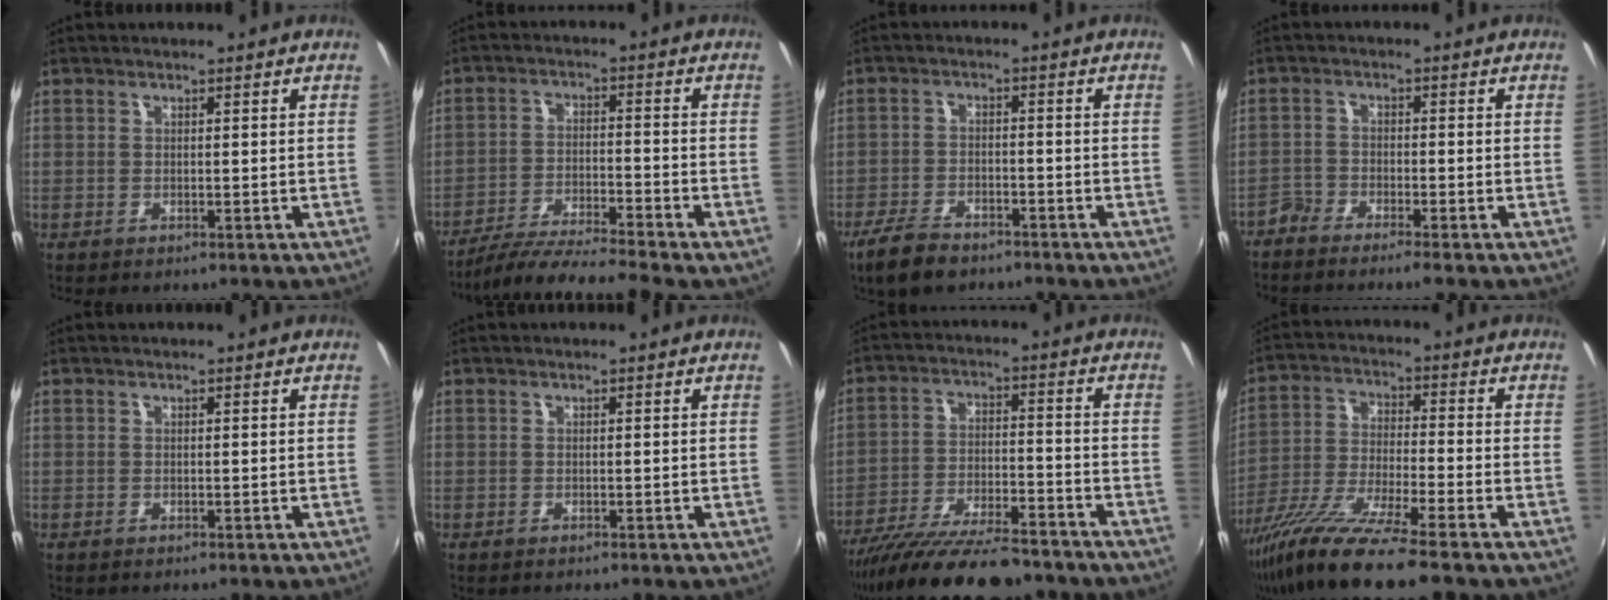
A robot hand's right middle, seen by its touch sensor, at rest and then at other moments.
{"total": 11.1, "force": [-9.9, -0.5, 4.9], "torque": [-0.105, -0.016, -0.171]}
{"total": 7.8, "force": [-5.8, 3.3, 4.0], "torque": [-0.110, -0.011, -0.106]}
{"total": 3.0, "force": [-2.7, 0.4, 1.1], "torque": [-0.041, -0.001, -0.061]}
{"total": 0.0}
{"total": 0.0}
{"total": 18.8, "force": [-15.9, 3.8, 9.2], "torque": [-0.181, -0.037, -0.251]}
{"total": 14.2, "force": [-10.8, 0.2, 9.3], "torque": [-0.189, -0.036, -0.198]}